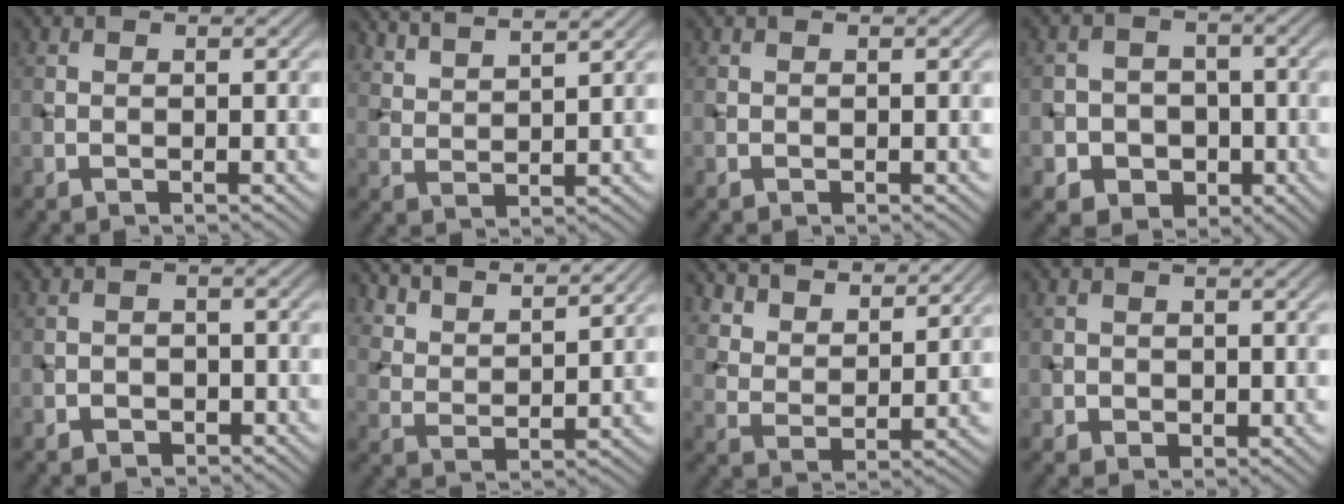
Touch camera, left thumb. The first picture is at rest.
{"total": 5.6, "force": [4.9, 1.0, 2.6], "torque": [-0.044, 0.004, 0.090]}
{"total": 0.0}
{"total": 6.2, "force": [-2.0, 5.6, 1.8], "torque": [-0.037, -0.001, -0.055]}
{"total": 1.9, "force": [-1.3, 1.4, 0.6], "torque": [-0.006, 0.003, -0.024]}
{"total": 8.0, "force": [6.9, 1.8, 3.5], "torque": [-0.077, -0.011, 0.139]}
{"total": 8.0, "force": [6.9, 2.6, 3.1], "torque": [-0.075, -0.023, 0.151]}
{"total": 1.9, "force": [-0.3, 1.7, 0.8], "torque": [-0.015, -0.010, -0.005]}